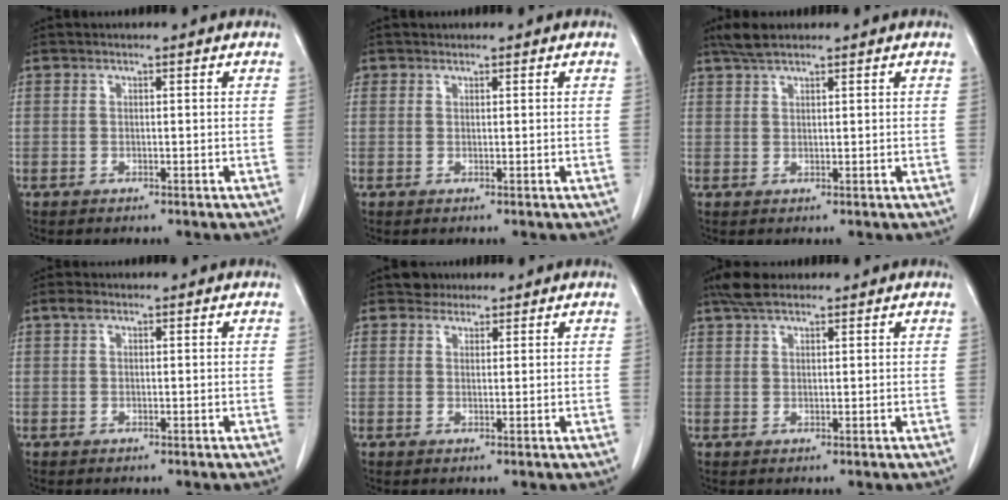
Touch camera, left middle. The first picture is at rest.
{"total": 0.7, "force": [0.5, 0.4, 0.0], "torque": [-0.001, 0.002, 0.010]}
{"total": 3.1, "force": [2.6, 0.5, 1.6], "torque": [-0.038, 0.010, 0.052]}
{"total": 1.0, "force": [0.6, 0.5, 0.6], "torque": [-0.016, 0.012, 0.012]}
{"total": 1.9, "force": [1.6, 1.0, -0.2], "torque": [0.004, 0.004, 0.023]}
{"total": 4.1, "force": [3.2, 1.4, 2.1], "torque": [-0.048, 0.016, 0.061]}